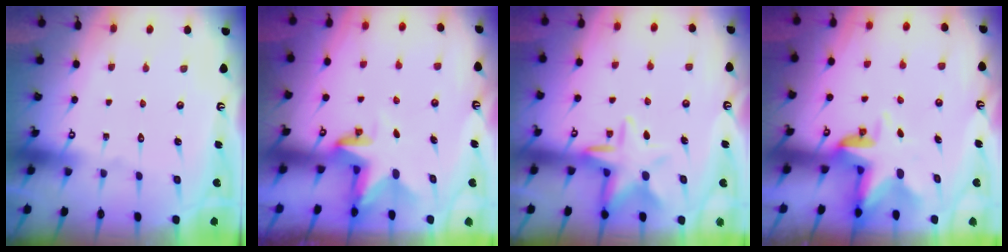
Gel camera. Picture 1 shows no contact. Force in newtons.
{"total": 3.0, "press": 3.0, "slide": 0.3}
{"total": 8.7, "press": 8.5, "slide": 1.7}
{"total": 5.1, "press": 5.1, "slide": 0.6}